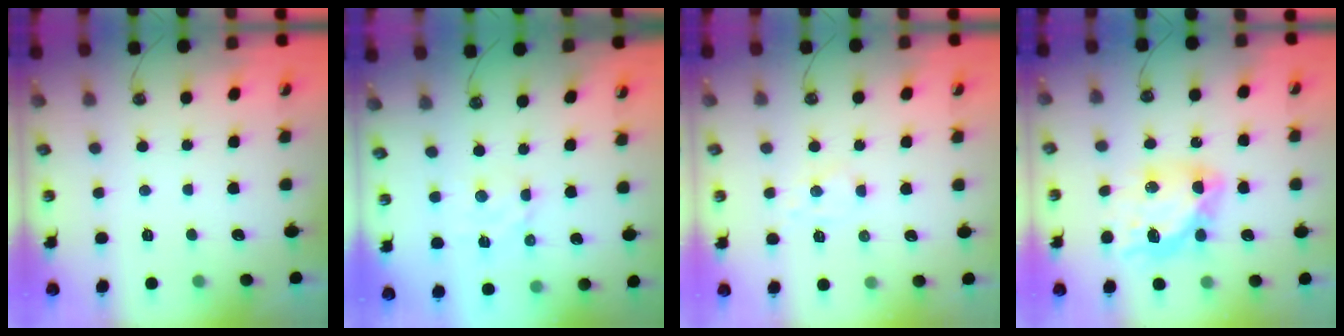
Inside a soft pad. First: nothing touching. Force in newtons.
{"total": 3.9, "press": 3.8, "slide": 0.8}
{"total": 5.4, "press": 5.2, "slide": 1.1}
{"total": 12.7, "press": 12.7, "slide": 1.4}